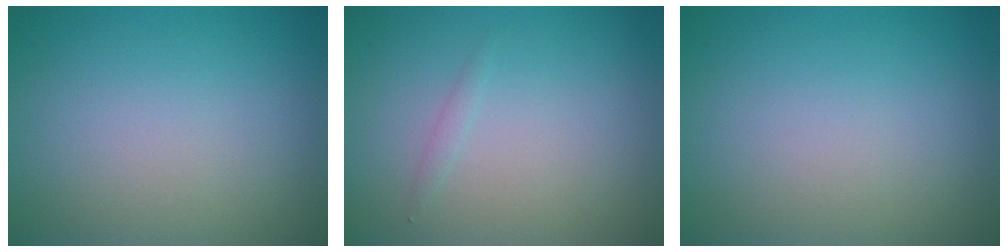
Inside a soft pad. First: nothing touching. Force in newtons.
{"total": 0.5, "press": 0.5, "slide": 0.0}
{"total": 0.0}